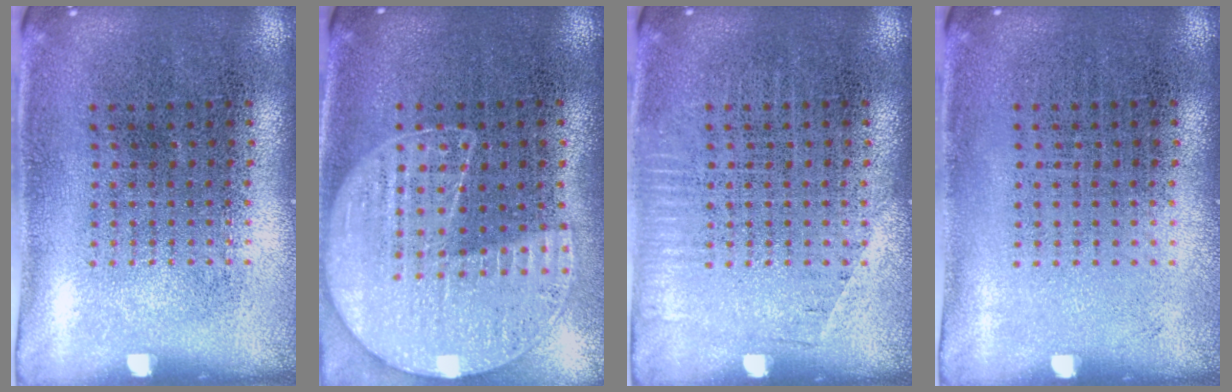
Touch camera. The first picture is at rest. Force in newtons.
{"total": 1.2, "press": 1.1, "slide": 0.2}
{"total": 0.7, "press": 0.7, "slide": 0.2}
{"total": 0.0}